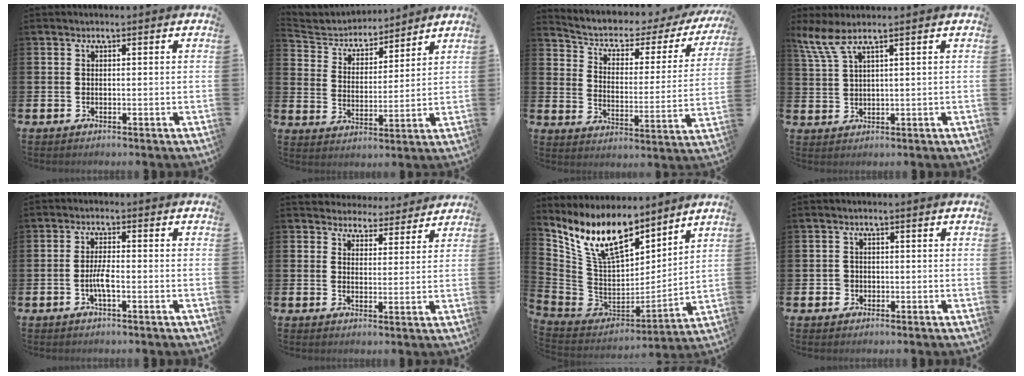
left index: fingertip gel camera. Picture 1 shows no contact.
{"total": 5.0, "force": [4.7, 1.5, 0.3], "torque": [-0.039, -0.034, 0.079]}
{"total": 4.6, "force": [3.6, 2.2, 2.0], "torque": [-0.067, -0.028, 0.052]}
{"total": 4.6, "force": [3.2, 0.6, 3.2], "torque": [-0.077, -0.001, 0.059]}
{"total": 2.6, "force": [-0.8, 0.6, 2.4], "torque": [-0.058, 0.003, -0.016]}
{"total": 4.0, "force": [3.8, 1.2, -0.3], "torque": [-0.004, -0.032, 0.066]}
{"total": 12.4, "force": [9.6, 5.1, 6.0], "torque": [-0.166, -0.041, 0.180]}
{"total": 1.5, "force": [-0.3, 1.4, 0.1], "torque": [-0.005, 0.007, -0.010]}